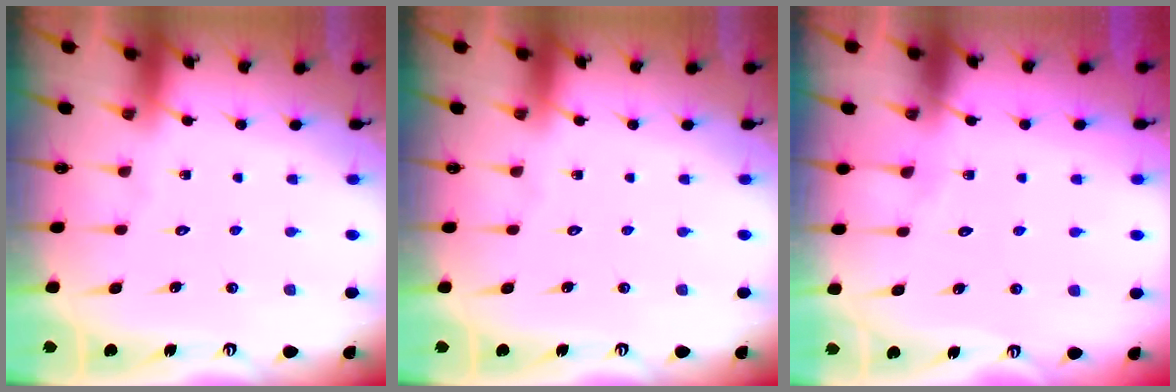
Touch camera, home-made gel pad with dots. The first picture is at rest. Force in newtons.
{"total": 0.0}
{"total": 2.9, "press": 2.9, "slide": 0.3}